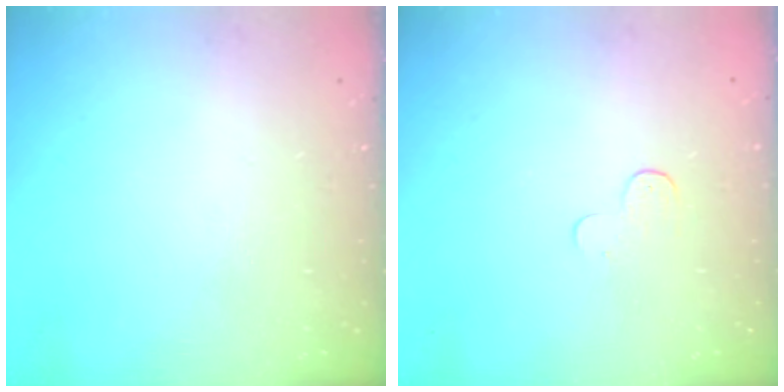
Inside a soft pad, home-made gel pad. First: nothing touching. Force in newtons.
{"total": 3.2, "press": 3.2, "slide": 0.3}